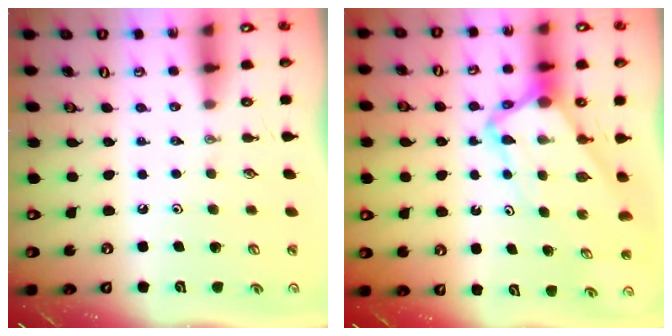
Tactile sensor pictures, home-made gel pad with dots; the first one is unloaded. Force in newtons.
{"total": 6.2, "press": 6.1, "slide": 0.5}